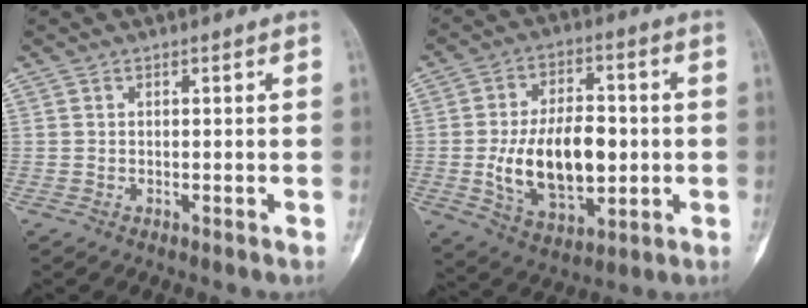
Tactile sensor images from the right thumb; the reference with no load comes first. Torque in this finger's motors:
{"motor_torque": [1.82, 1.88, 0.91, -0.81, 0.20]}